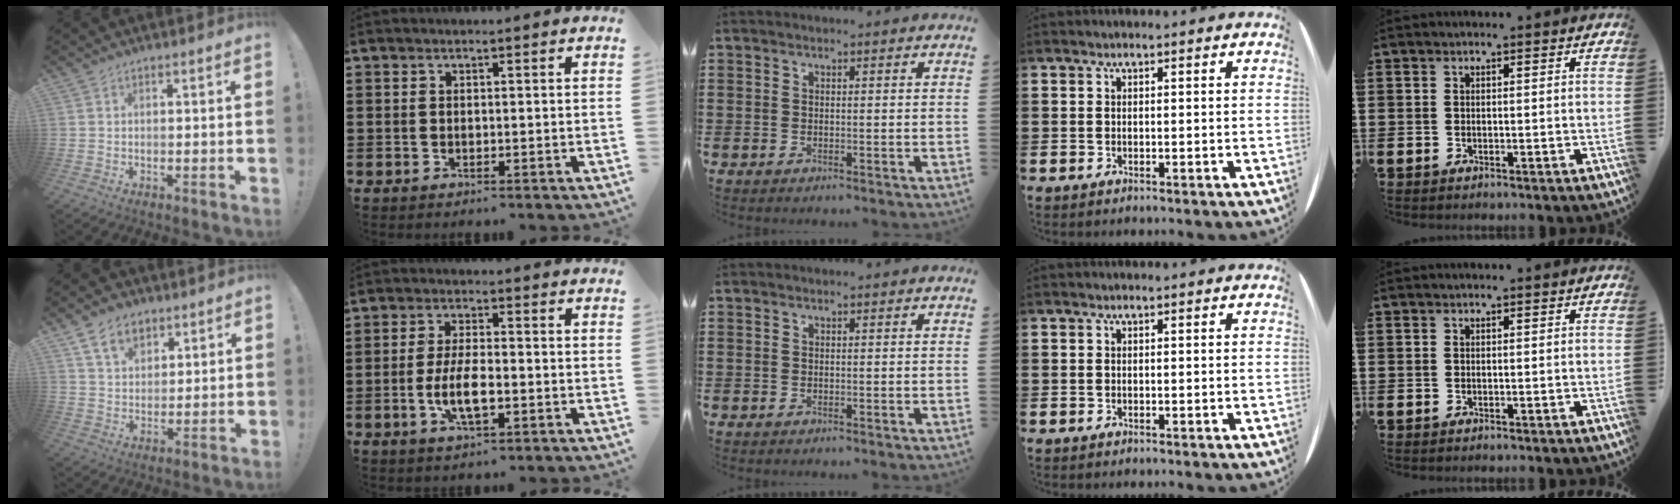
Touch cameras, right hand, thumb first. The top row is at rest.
{"thumb": {"total": 9.9, "force": [5.9, 6.4, 4.6], "torque": [-0.077, -0.021, 0.114]}, "index": {"total": 6.4, "force": [-1.8, 2.2, 5.7], "torque": [-0.123, -0.006, -0.037]}}